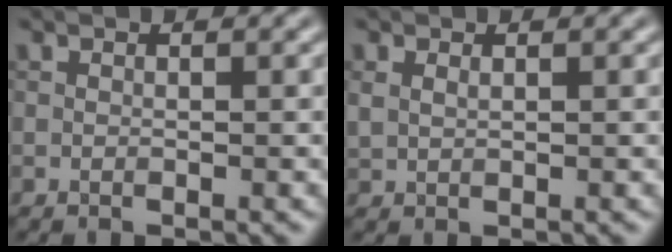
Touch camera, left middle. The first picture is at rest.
{"total": 1.1, "force": [0.6, 0.7, 0.6], "torque": [-0.020, -0.002, 0.016]}